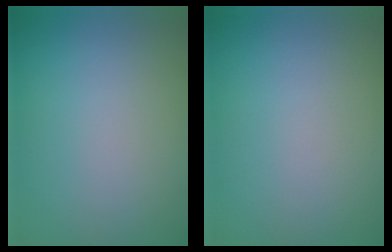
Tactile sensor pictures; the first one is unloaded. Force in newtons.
{"total": 0.0}